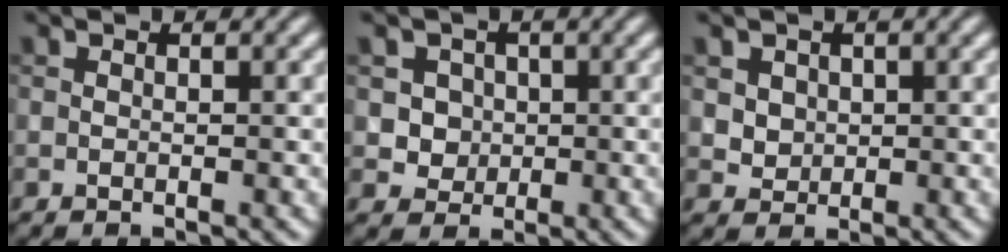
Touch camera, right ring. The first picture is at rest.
{"total": 2.9, "force": [0.7, 2.6, 1.0], "torque": [-0.009, 0.002, 0.019]}
{"total": 2.1, "force": [0.8, 1.8, 0.8], "torque": [-0.023, 0.001, 0.031]}